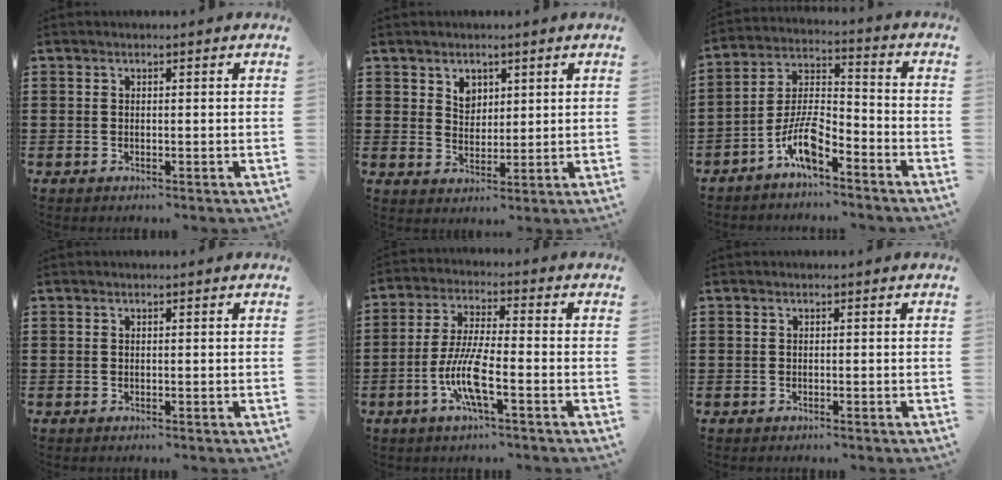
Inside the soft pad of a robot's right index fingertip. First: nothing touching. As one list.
[{"total": 3.0, "force": [2.0, 2.1, 0.9], "torque": [-0.026, 0.006, 0.038]}, {"total": 8.4, "force": [-5.6, 2.5, 5.7], "torque": [-0.135, -0.002, -0.110]}, {"total": 0.0}, {"total": 8.7, "force": [-3.3, 1.7, 7.8], "torque": [-0.175, -0.014, -0.070]}, {"total": 0.0}]